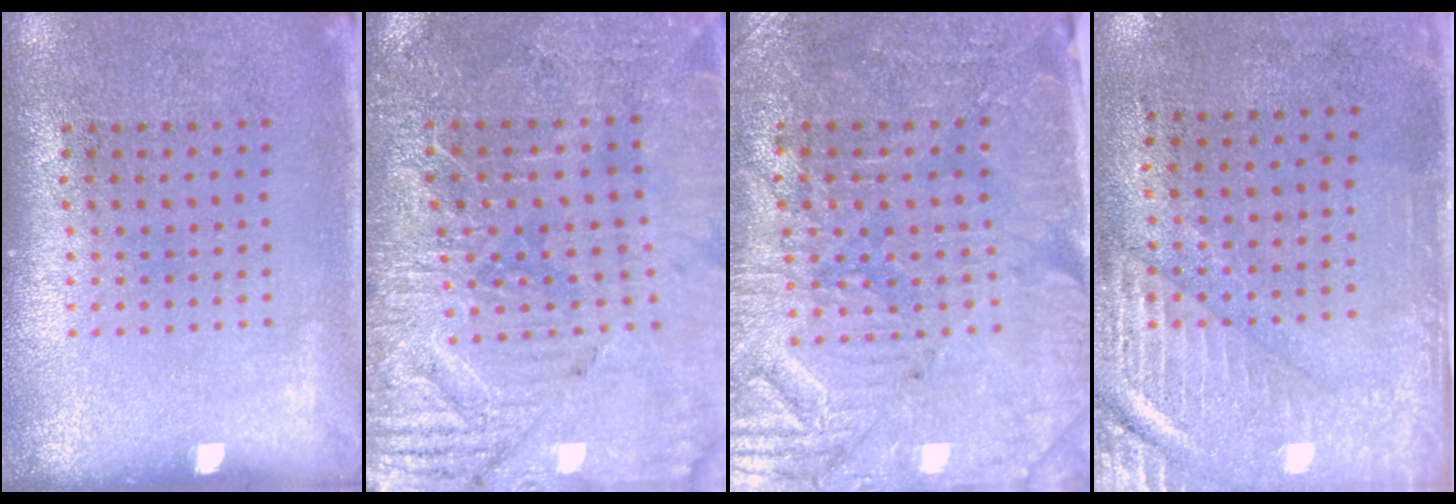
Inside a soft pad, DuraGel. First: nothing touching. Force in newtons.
{"total": 3.3, "press": 3.3, "slide": 0.3}
{"total": 3.7, "press": 3.5, "slide": 1.2}
{"total": 2.9, "press": 2.4, "slide": 1.6}